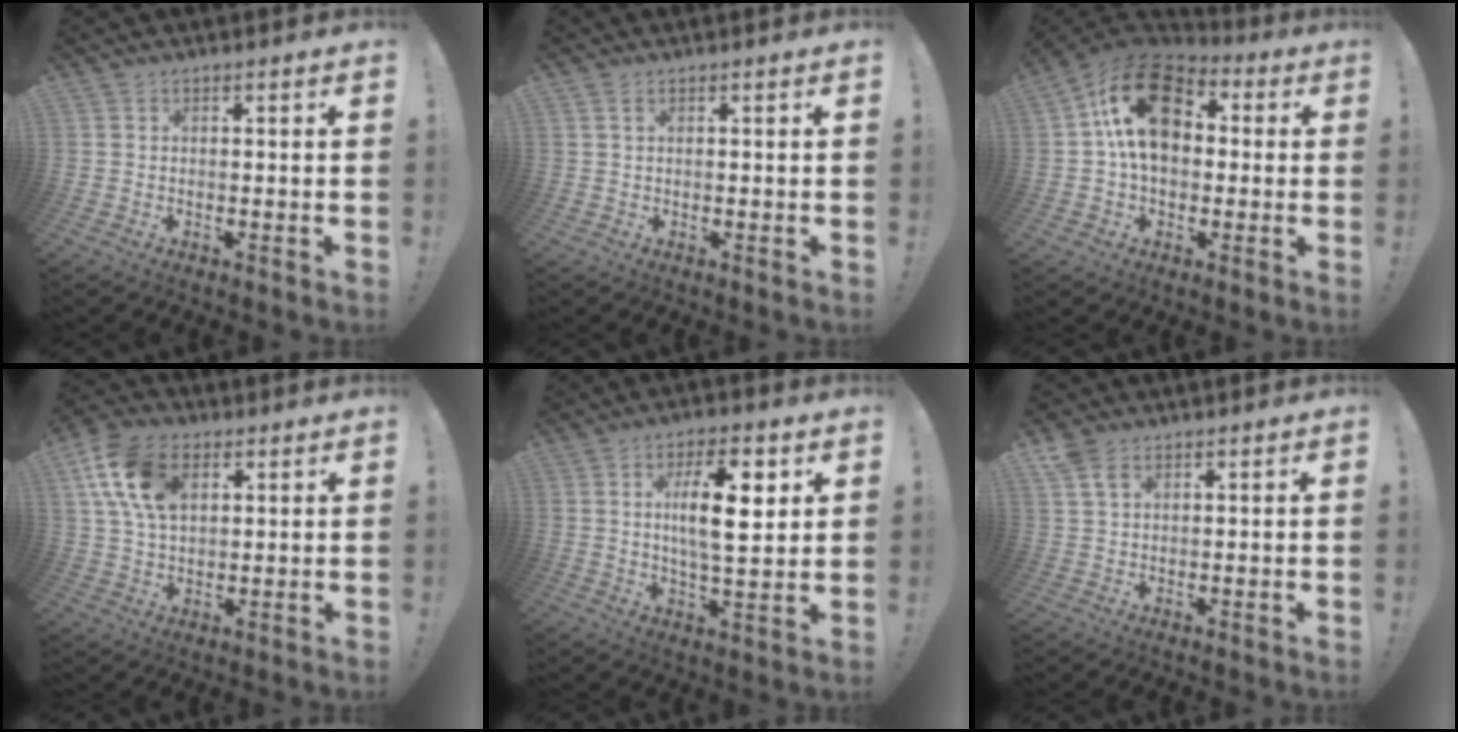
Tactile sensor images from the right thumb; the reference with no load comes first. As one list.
[{"total": 1.6, "force": [0.7, 0.8, 1.2], "torque": [-0.022, 0.002, 0.013]}, {"total": 19.4, "force": [4.2, 13.2, 13.6], "torque": [-0.230, 0.011, 0.076]}, {"total": 14.9, "force": [5.4, 9.6, 10.0], "torque": [-0.197, -0.002, 0.104]}, {"total": 12.9, "force": [3.3, 4.2, 11.8], "torque": [-0.185, -0.006, 0.046]}, {"total": 4.5, "force": [2.8, 2.3, 2.6], "torque": [-0.042, -0.012, 0.051]}]